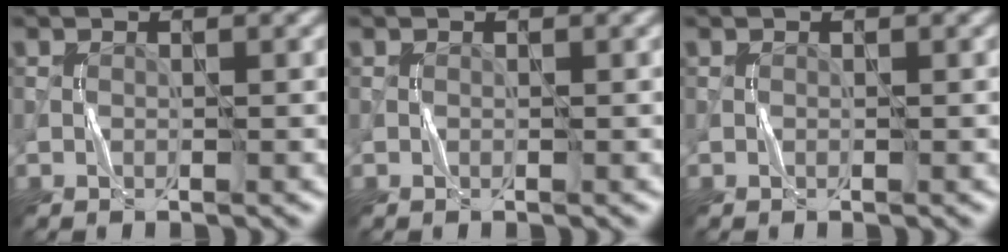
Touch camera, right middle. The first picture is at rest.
{"total": 0.0}
{"total": 0.0}